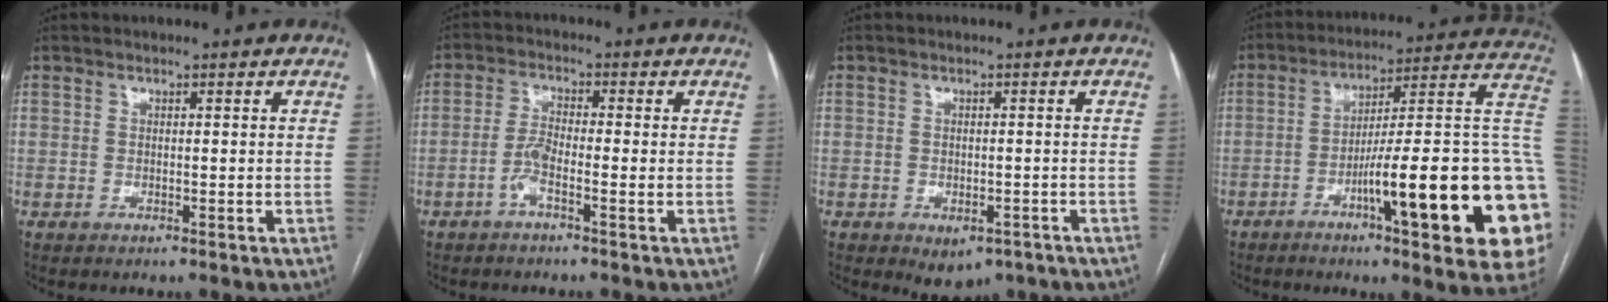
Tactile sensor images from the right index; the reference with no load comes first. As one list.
[{"total": 3.5, "force": [-1.5, 0.4, 3.1], "torque": [-0.065, 0.006, -0.034]}, {"total": 5.0, "force": [-3.2, 3.0, 2.3], "torque": [-0.019, -0.001, -0.035]}, {"total": 26.8, "force": [-5.9, 2.6, 26.0], "torque": [-0.256, 0.008, -0.089]}]